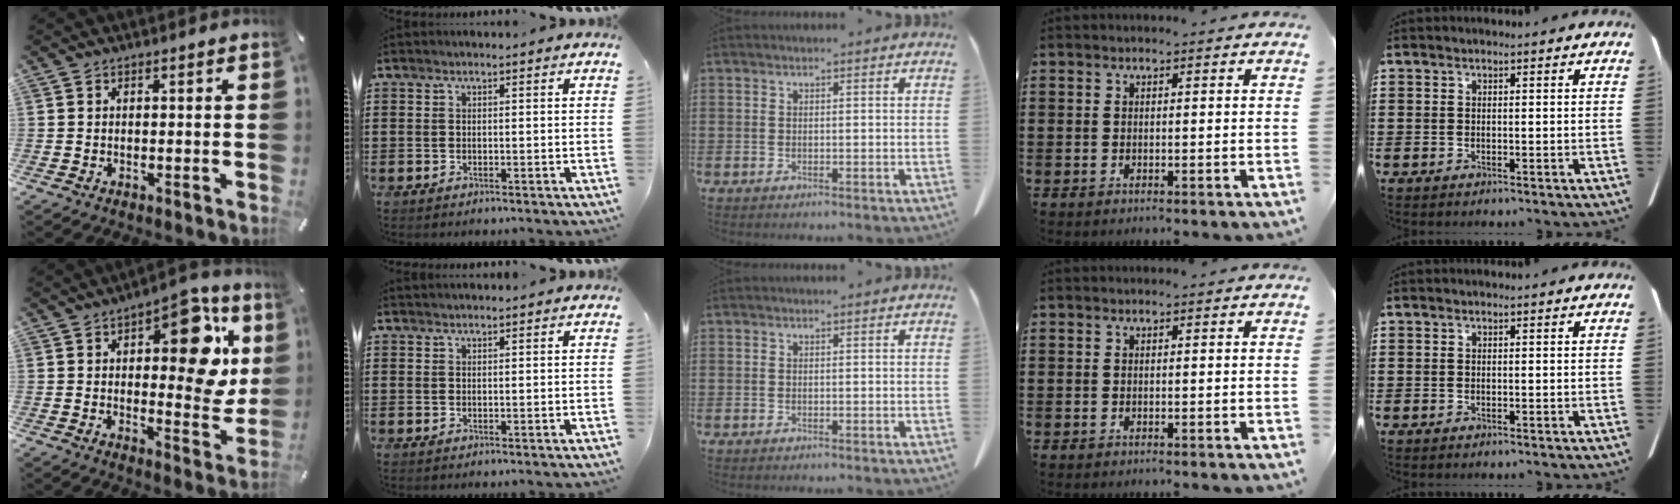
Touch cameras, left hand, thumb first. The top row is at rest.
{"thumb": {"total": 17.2, "force": [5.9, 8.5, 13.7], "torque": [-0.156, -0.039, 0.092]}, "index": {"total": 0.8, "force": [0.8, 0.0, 0.1], "torque": [-0.005, 0.000, 0.016]}}